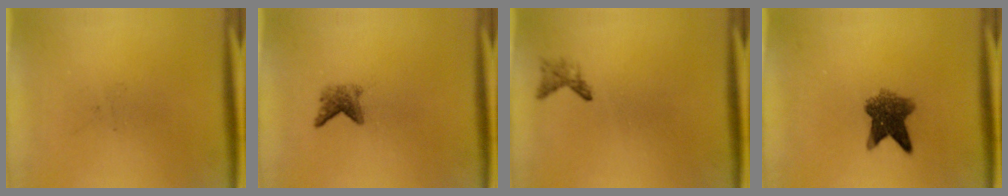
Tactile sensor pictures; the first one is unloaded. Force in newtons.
{"total": 2.1}
{"total": 1.1}
{"total": 6.4}